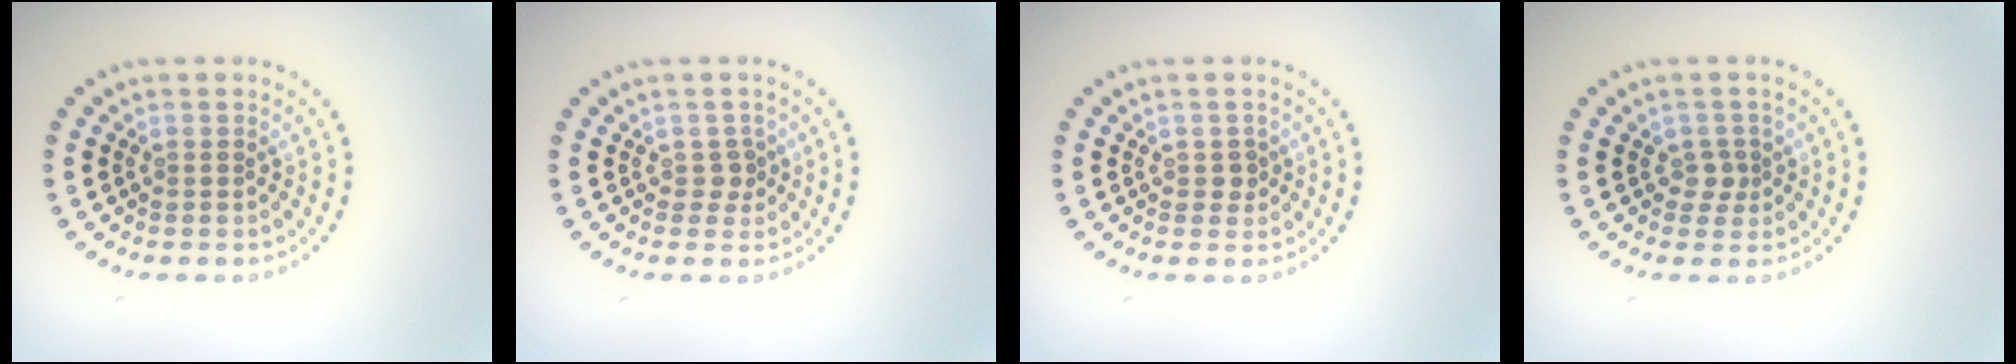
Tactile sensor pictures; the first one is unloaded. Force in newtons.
{"total": 1.3, "press": 1.0, "slide": 0.8}
{"total": 0.9, "press": 0.8, "slide": 0.3}
{"total": 1.4, "press": 1.1, "slide": 0.9}